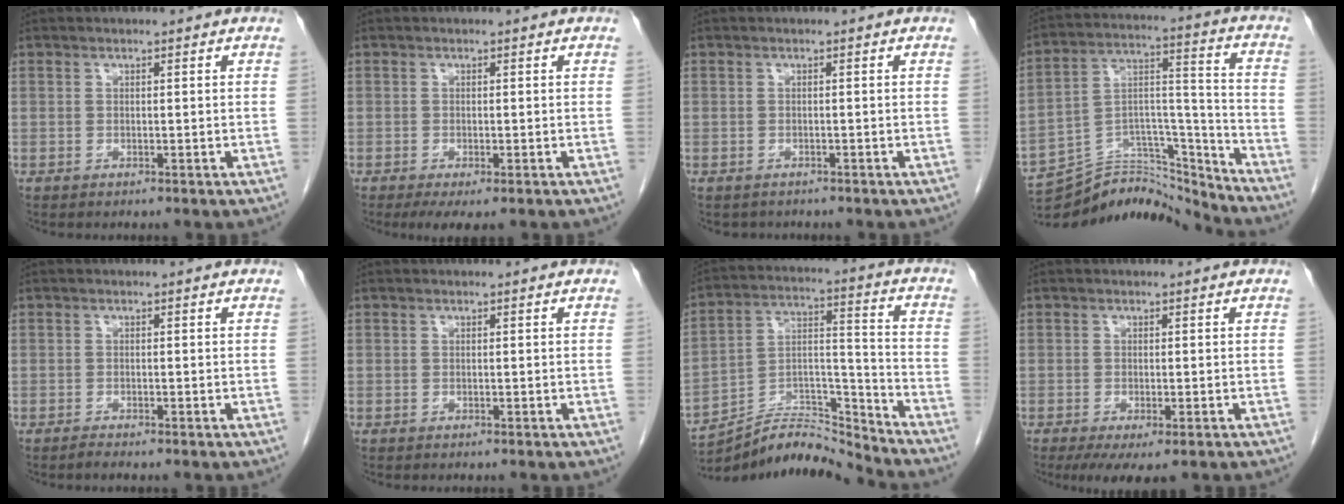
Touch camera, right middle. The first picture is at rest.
{"total": 3.5, "force": [-2.2, 1.1, 2.6], "torque": [-0.042, -0.010, -0.031]}
{"total": 1.6, "force": [-1.4, 0.8, 0.0], "torque": [-0.012, -0.003, -0.020]}
{"total": 16.3, "force": [-16.0, 2.0, 1.9], "torque": [-0.026, 0.060, -0.267]}
{"total": 0.8, "force": [-0.7, -0.1, 0.3], "torque": [-0.009, -0.001, -0.015]}
{"total": 0.0}
{"total": 12.7, "force": [-12.7, -0.8, 0.4], "torque": [-0.011, 0.050, -0.230]}
{"total": 5.2, "force": [-3.1, 1.7, 3.7], "torque": [-0.056, -0.015, -0.048]}